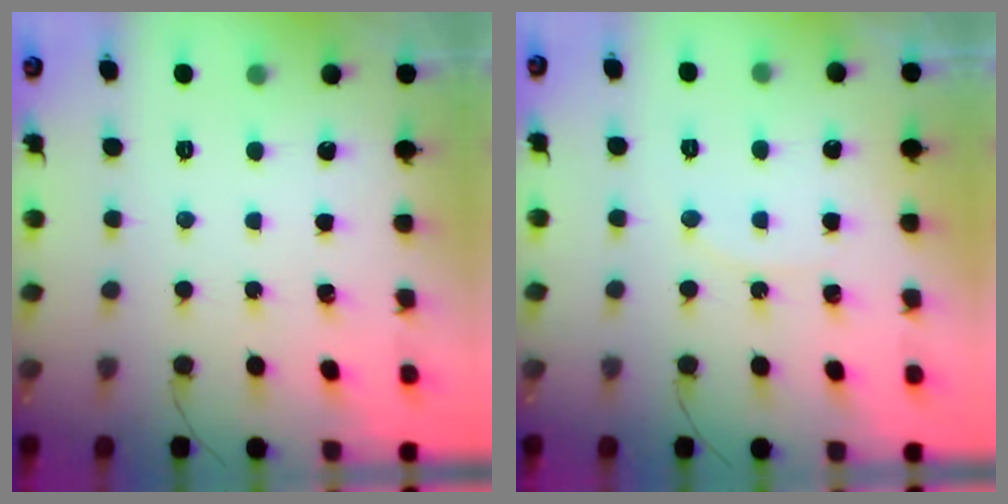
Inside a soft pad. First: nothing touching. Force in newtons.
{"total": 3.6, "press": 3.5, "slide": 0.6}